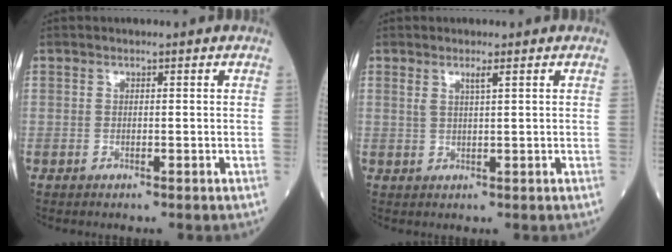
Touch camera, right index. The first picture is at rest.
{"total": 1.6, "force": [1.0, -0.2, 1.3], "torque": [-0.029, -0.001, 0.020]}